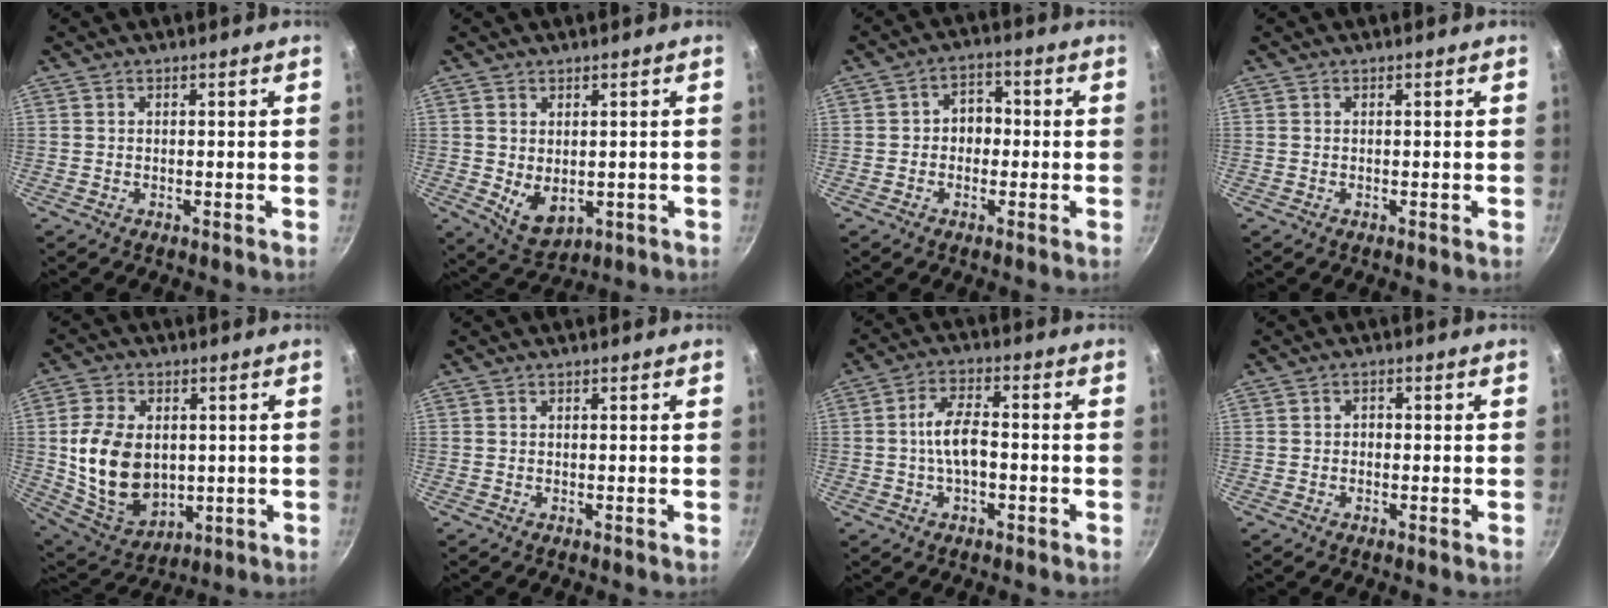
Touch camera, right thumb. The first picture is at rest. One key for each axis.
{"total": 6.3, "fx": 0.1, "fy": 4.3, "fz": 4.6, "tx": -0.067, "ty": -0.020, "tz": 0.019}
{"total": 4.8, "fx": -0.4, "fy": 4.0, "fz": 2.8, "tx": -0.003, "ty": 0.015, "tz": -0.012}
{"total": 0.0}
{"total": 16.2, "fx": 0.6, "fy": 11.5, "fz": 11.5, "tx": -0.200, "ty": -0.007, "tz": 0.027}
{"total": 0.0}
{"total": 7.1, "fx": -1.1, "fy": 3.6, "fz": 6.1, "tx": -0.101, "ty": 0.027, "tz": -0.023}
{"total": 1.1, "fx": -0.4, "fy": 0.9, "fz": 0.5, "tx": -0.008, "ty": 0.006, "tz": -0.007}